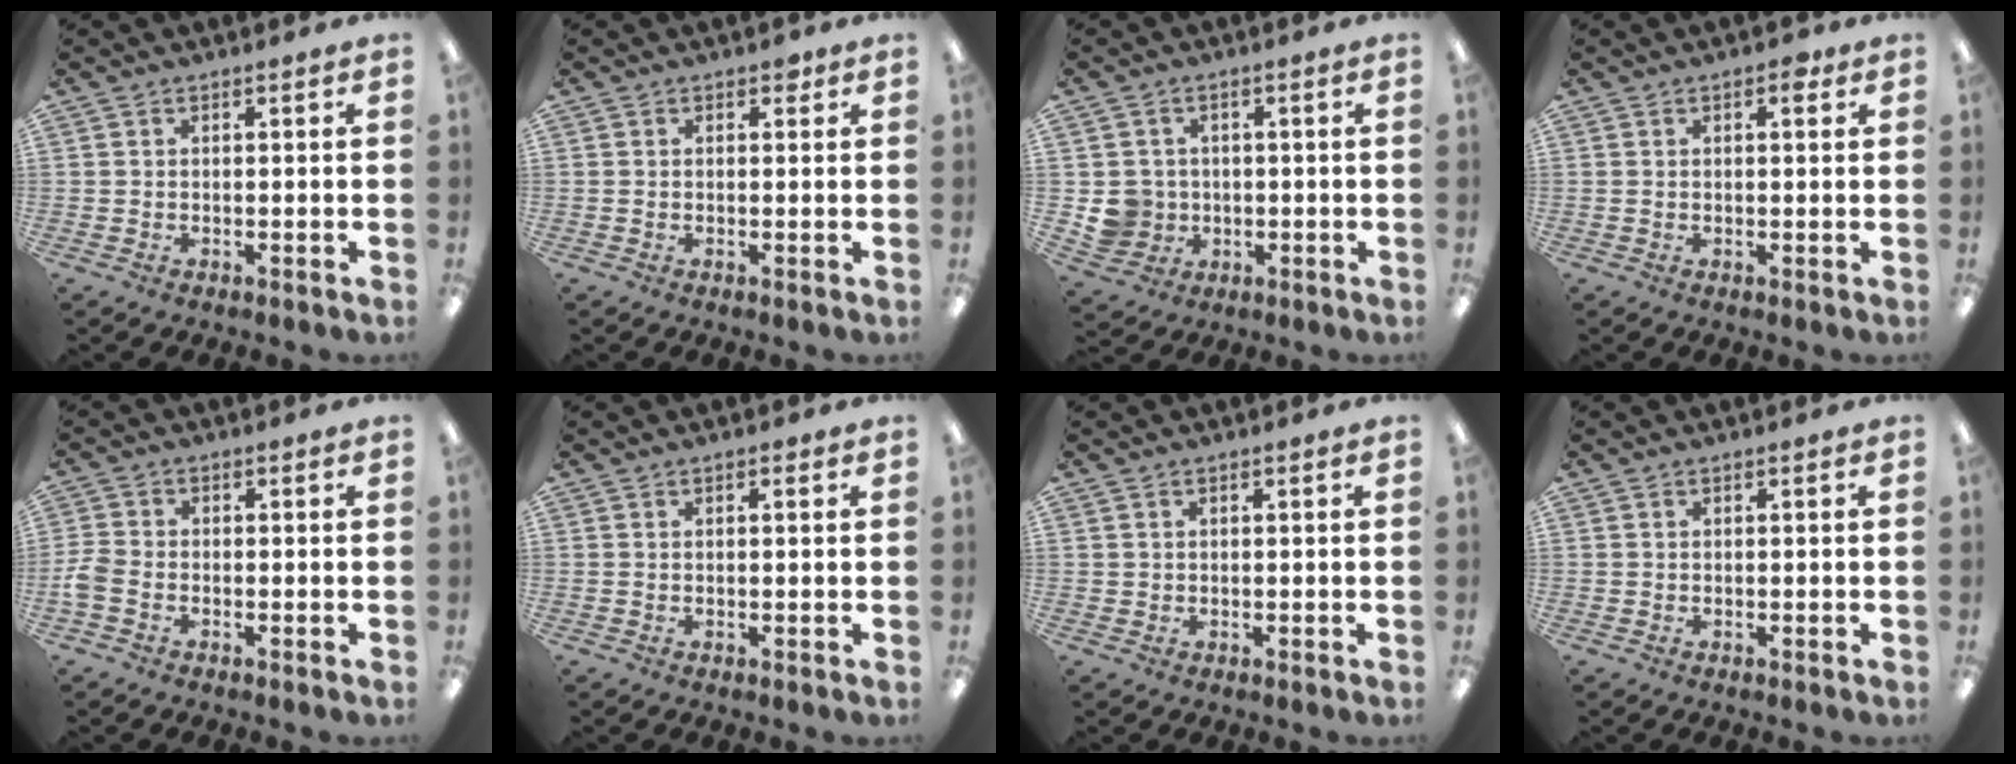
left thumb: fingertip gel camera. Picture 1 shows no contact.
{"total": 1.4, "force": [0.8, 0.8, 0.9], "torque": [-0.010, -0.001, 0.012]}
{"total": 6.0, "force": [0.0, 5.9, 1.1], "torque": [-0.026, 0.008, 0.007]}
{"total": 2.8, "force": [1.4, 1.2, 2.2], "torque": [-0.023, -0.005, 0.018]}
{"total": 3.6, "force": [-1.5, 2.4, 2.3], "torque": [-0.049, 0.005, -0.028]}
{"total": 0.9, "force": [0.5, 0.3, 0.7], "torque": [-0.007, -0.001, 0.006]}
{"total": 0.7, "force": [0.3, 0.6, 0.0], "torque": [0.000, 0.004, 0.005]}
{"total": 0.0}